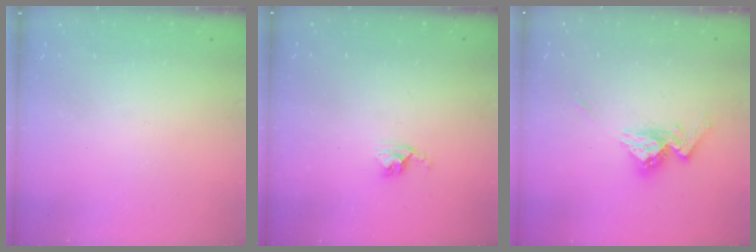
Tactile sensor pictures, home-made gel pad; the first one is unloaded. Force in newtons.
{"total": 2.5, "press": 2.5, "slide": 0.4}
{"total": 10.6, "press": 10.6, "slide": 1.0}